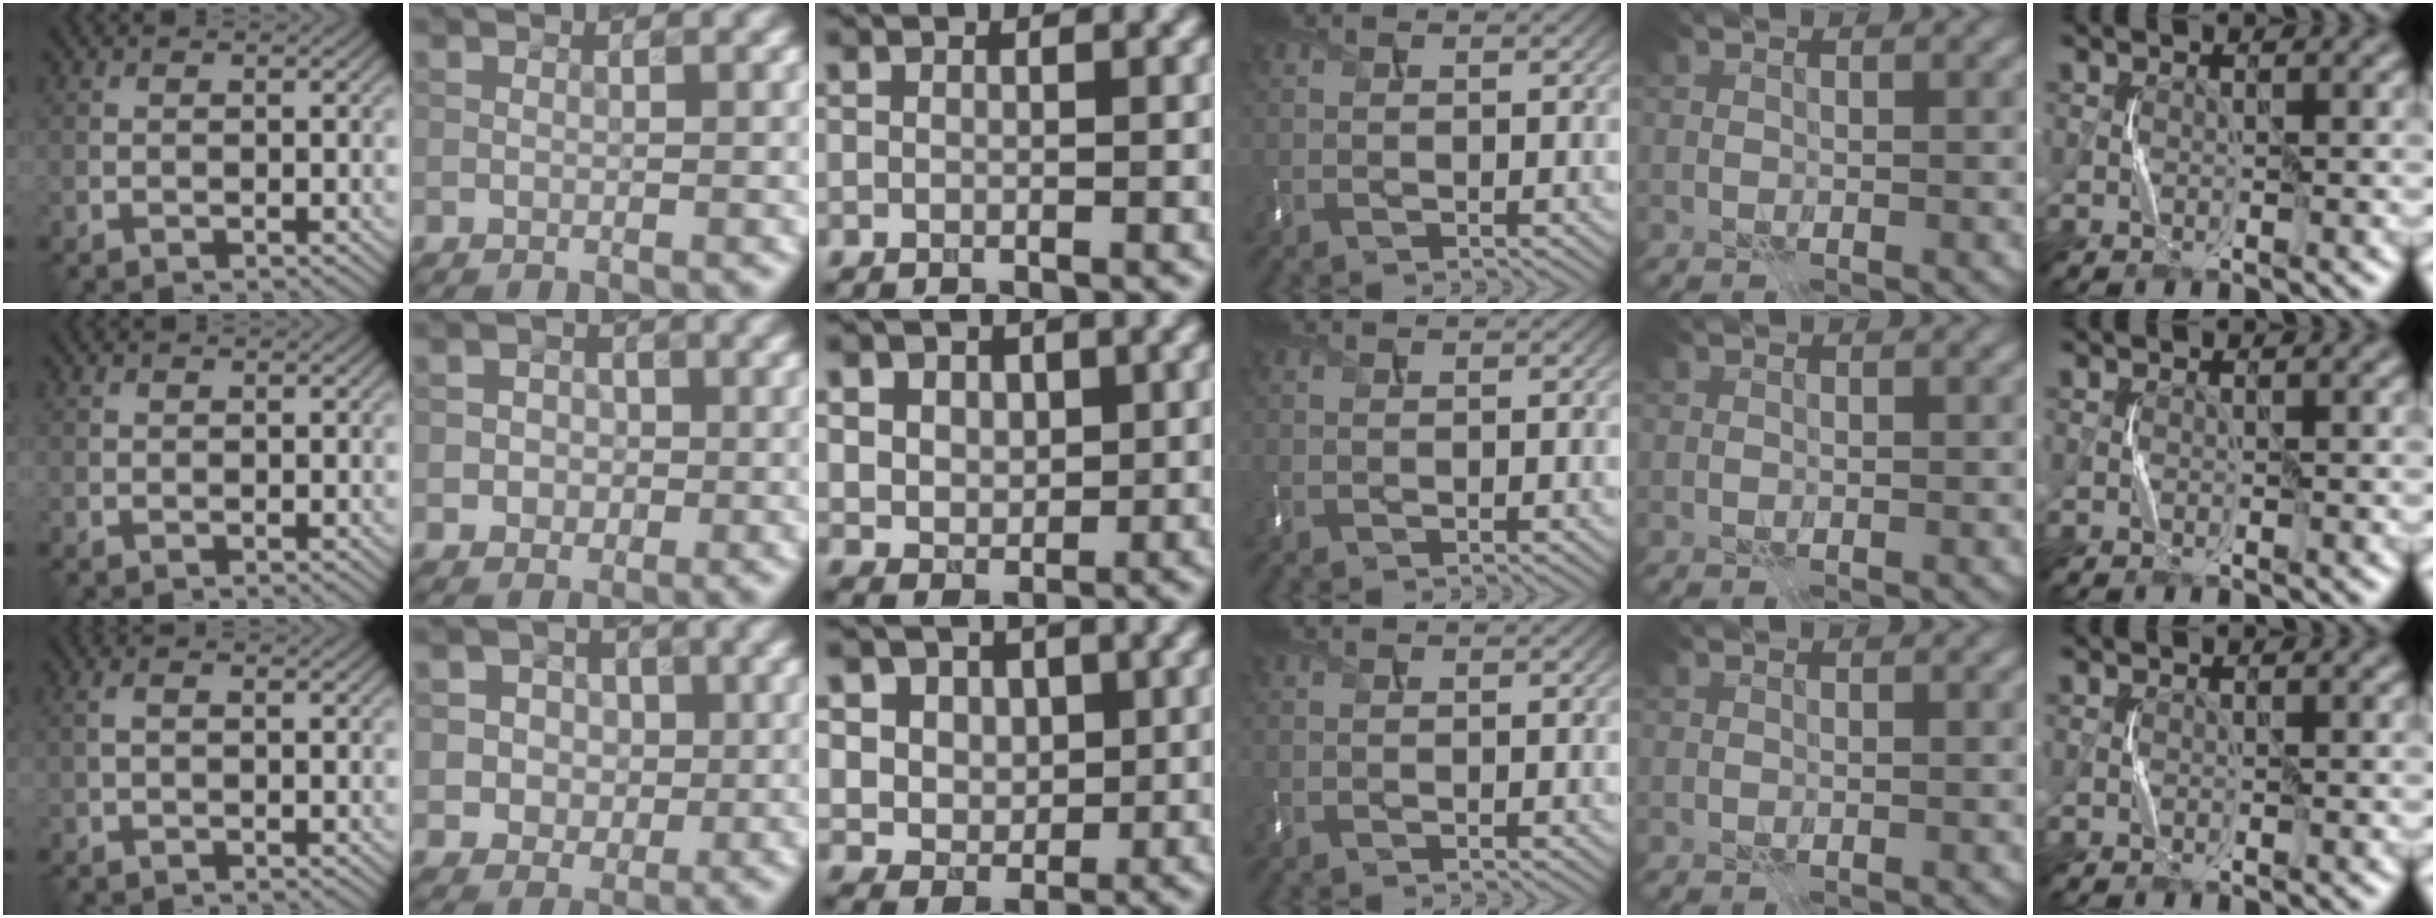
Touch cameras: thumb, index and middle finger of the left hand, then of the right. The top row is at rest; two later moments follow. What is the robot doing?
{"motion": "press", "object": "memory foam"}